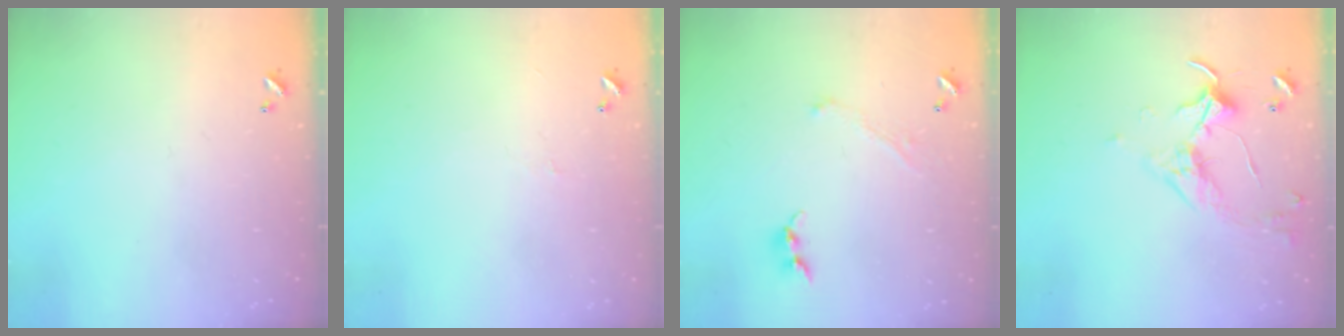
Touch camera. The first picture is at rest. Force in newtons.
{"total": 0.8, "press": 0.7, "slide": 0.5}
{"total": 1.3, "press": 1.2, "slide": 0.5}
{"total": 3.3, "press": 3.2, "slide": 0.7}